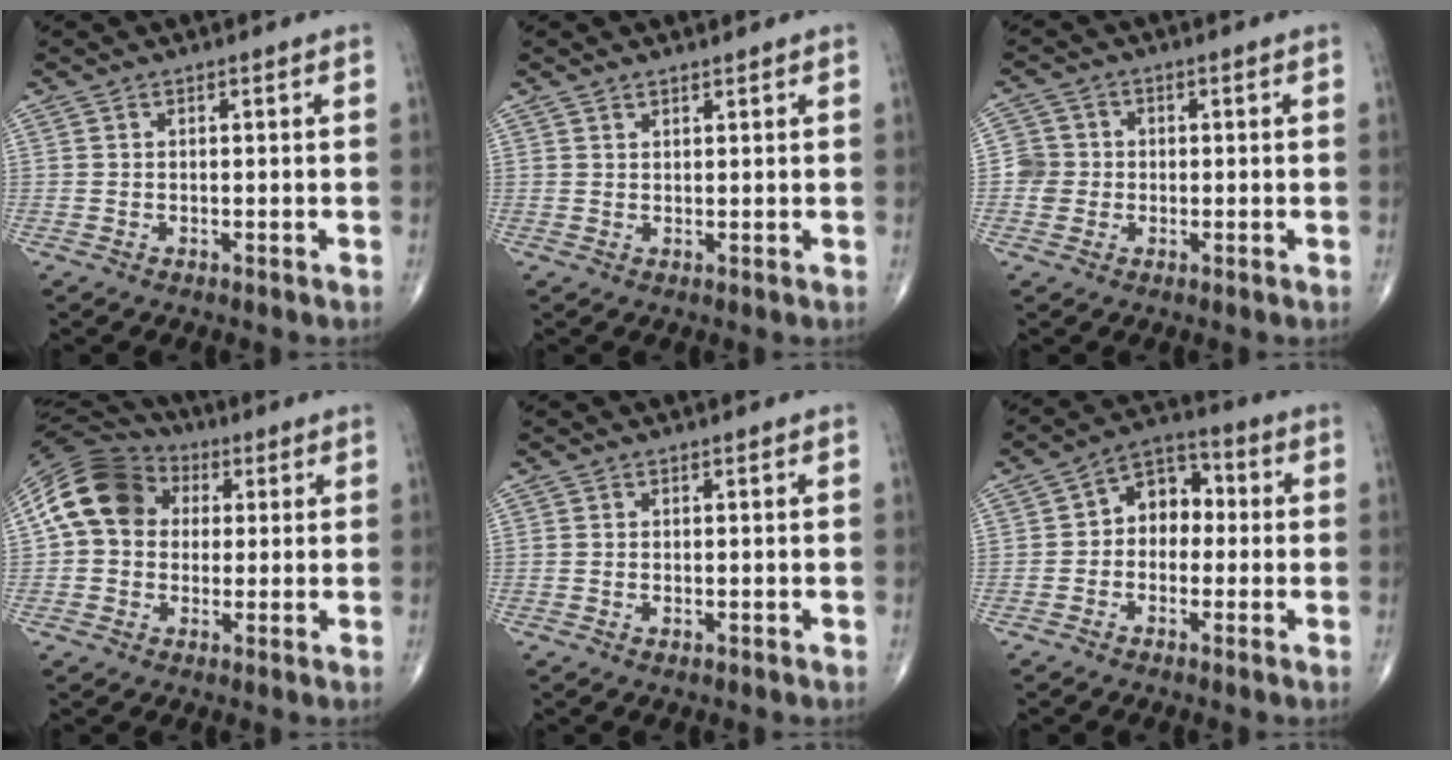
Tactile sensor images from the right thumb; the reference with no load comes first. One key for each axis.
{"total": 1.0, "fx": 0.9, "fy": 0.2, "fz": 0.1, "tx": 0.004, "ty": -0.008, "tz": 0.014}
{"total": 4.1, "fx": -0.4, "fy": 4.0, "fz": 0.5, "tx": 0.018, "ty": 0.009, "tz": -0.014}
{"total": 14.3, "fx": 2.8, "fy": 11.4, "fz": 8.2, "tx": -0.146, "ty": 0.029, "tz": 0.040}
{"total": 0.5, "fx": -0.2, "fy": 0.1, "fz": 0.5, "tx": -0.011, "ty": -0.003, "tz": -0.003}
{"total": 8.2, "fx": -0.1, "fy": 6.1, "fz": 5.4, "tx": -0.047, "ty": 0.032, "tz": -0.018}